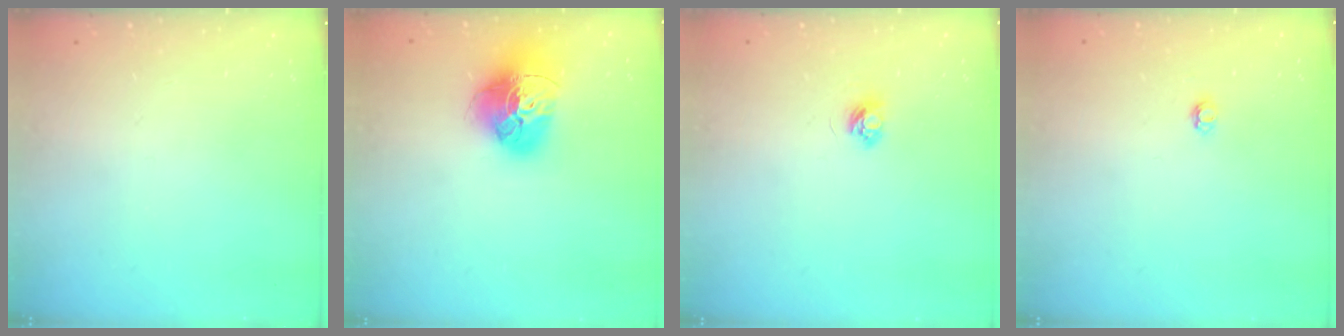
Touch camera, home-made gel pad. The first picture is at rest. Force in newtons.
{"total": 17.8, "press": 17.8, "slide": 1.6}
{"total": 3.6, "press": 3.6, "slide": 0.4}
{"total": 2.9, "press": 2.9, "slide": 0.4}